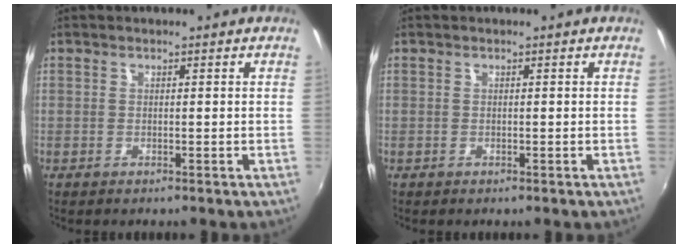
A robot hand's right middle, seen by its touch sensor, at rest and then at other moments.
{"total": 0.0}